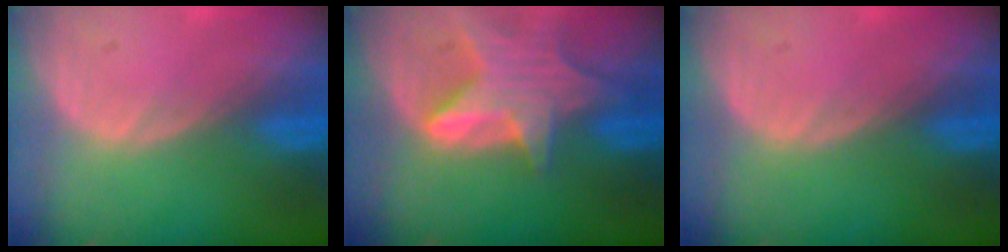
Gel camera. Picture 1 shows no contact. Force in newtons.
{"total": 8.2, "press": 7.3, "slide": 3.8}
{"total": 0.0}